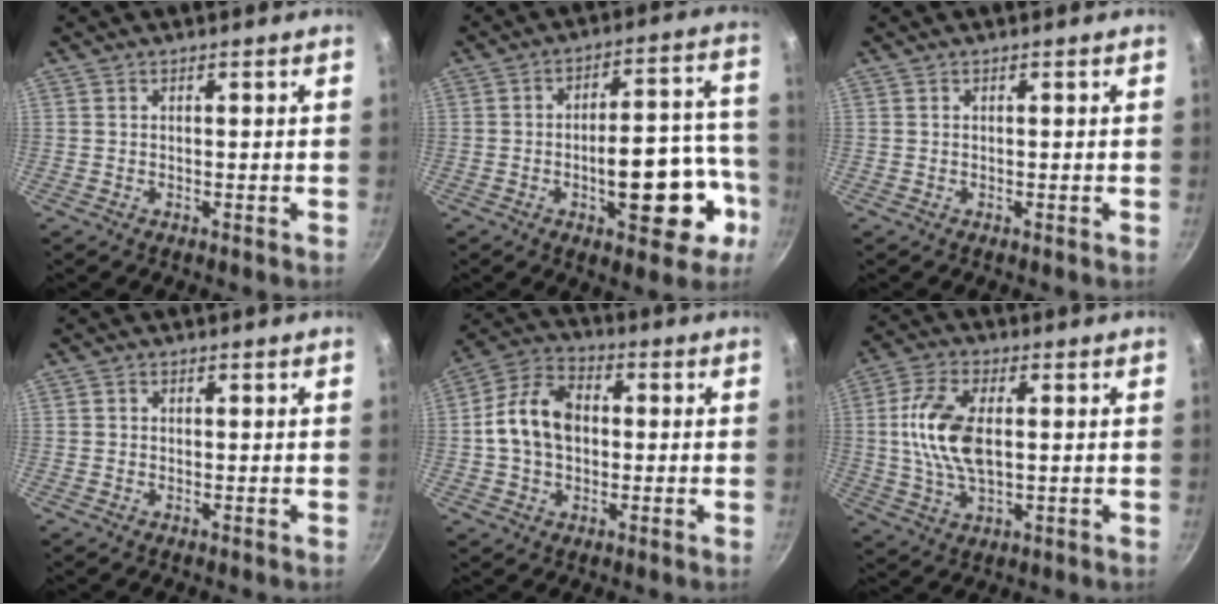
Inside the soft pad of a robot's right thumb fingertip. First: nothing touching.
{"total": 16.6, "force": [-5.8, 7.5, 13.6], "torque": [-0.143, 0.054, -0.075]}
{"total": 0.0}
{"total": 0.5, "force": [-0.1, 0.5, 0.1], "torque": [0.001, 0.002, -0.001]}
{"total": 11.9, "force": [0.3, 8.7, 8.2], "torque": [-0.127, 0.027, -0.012]}
{"total": 11.8, "force": [1.0, 6.2, 10.0], "torque": [-0.195, 0.009, 0.015]}